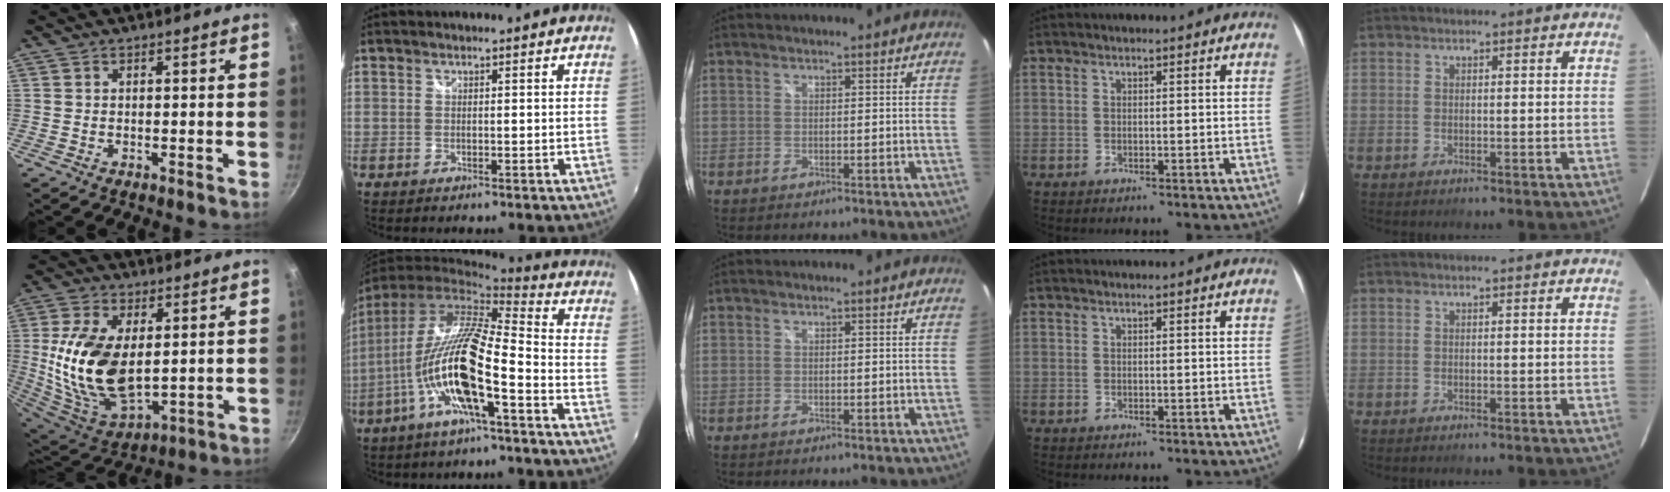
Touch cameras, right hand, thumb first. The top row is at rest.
{"thumb": {"total": 18.7, "force": [2.1, 10.7, 15.2], "torque": [-0.285, -0.019, 0.054]}, "index": {"total": 17.1, "force": [-5.4, 3.4, 15.8], "torque": [-0.282, -0.018, -0.108]}}